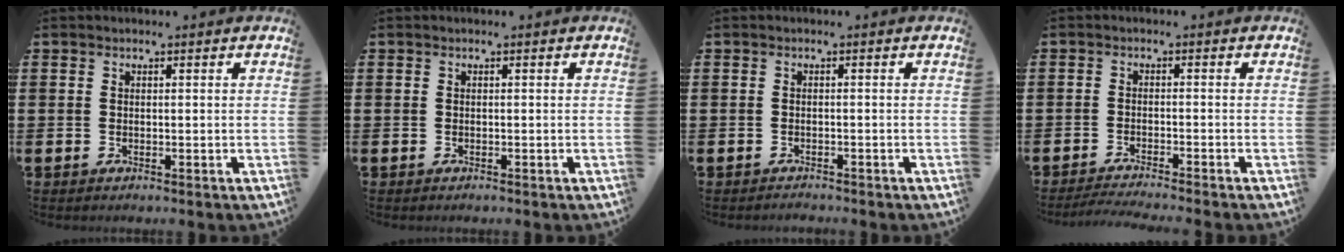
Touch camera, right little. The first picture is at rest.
{"total": 0.0}
{"total": 0.7, "force": [-0.7, 0.0, -0.1], "torque": [-0.002, -0.001, -0.016]}
{"total": 1.8, "force": [-1.7, -0.2, 0.7], "torque": [-0.009, 0.003, -0.034]}